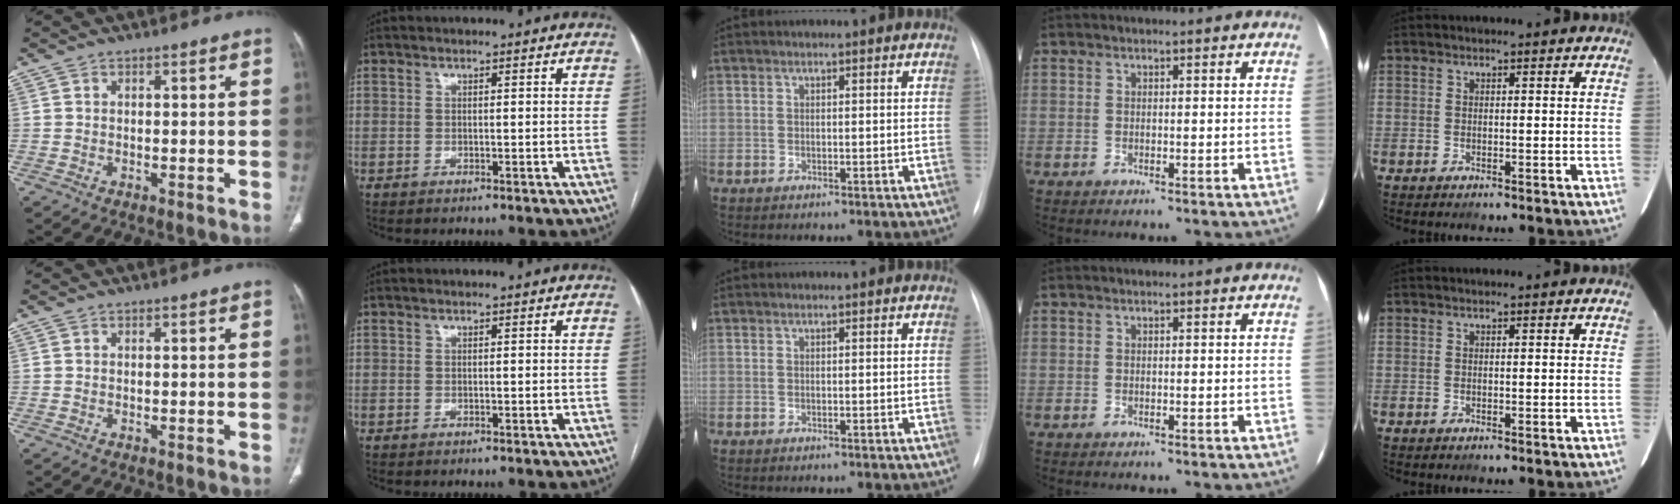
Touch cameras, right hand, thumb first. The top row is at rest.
{}